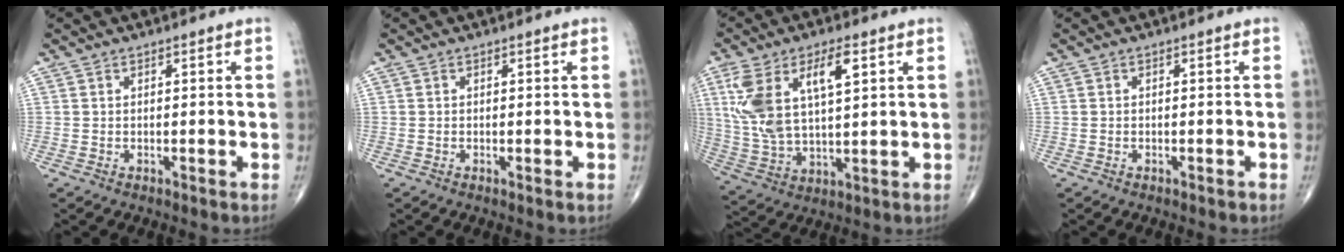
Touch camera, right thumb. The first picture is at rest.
{"total": 0.0}
{"total": 14.9, "force": [5.1, 6.5, 12.3], "torque": [-0.251, -0.005, 0.106]}
{"total": 1.1, "force": [-0.7, 0.7, 0.5], "torque": [-0.006, 0.005, -0.009]}